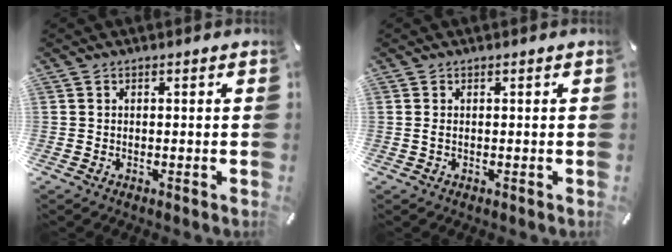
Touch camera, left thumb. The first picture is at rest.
{"total": 0.7, "force": [0.0, 0.1, 0.7], "torque": [-0.014, -0.001, 0.000]}